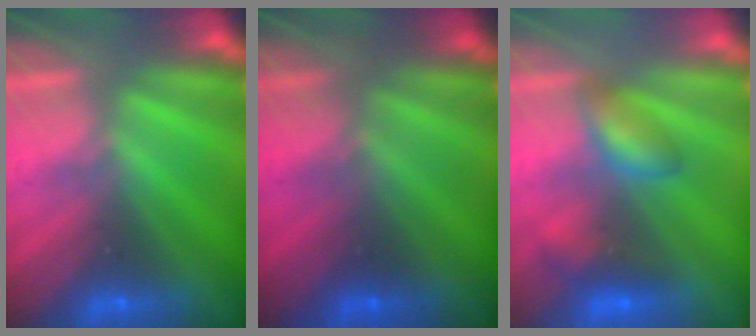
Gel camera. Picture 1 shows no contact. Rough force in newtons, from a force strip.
{"total": 1.7}
{"total": 2.9}